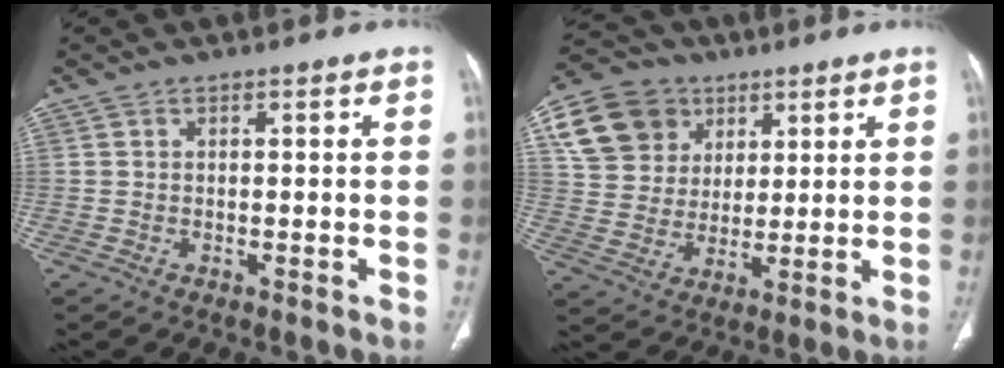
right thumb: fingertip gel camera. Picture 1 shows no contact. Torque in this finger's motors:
{"motor_torque": [1.42, 1.59, 0.34, -0.27, 0.06]}